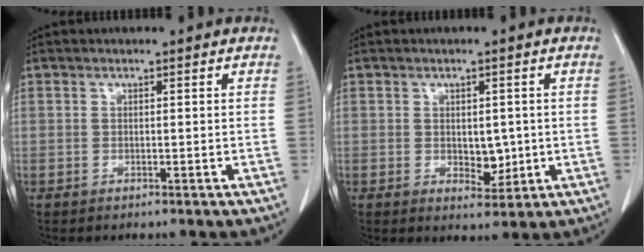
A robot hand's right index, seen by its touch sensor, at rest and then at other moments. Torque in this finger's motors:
{"motor_torque": [0.05, 0.04, 0.01, 0.02]}